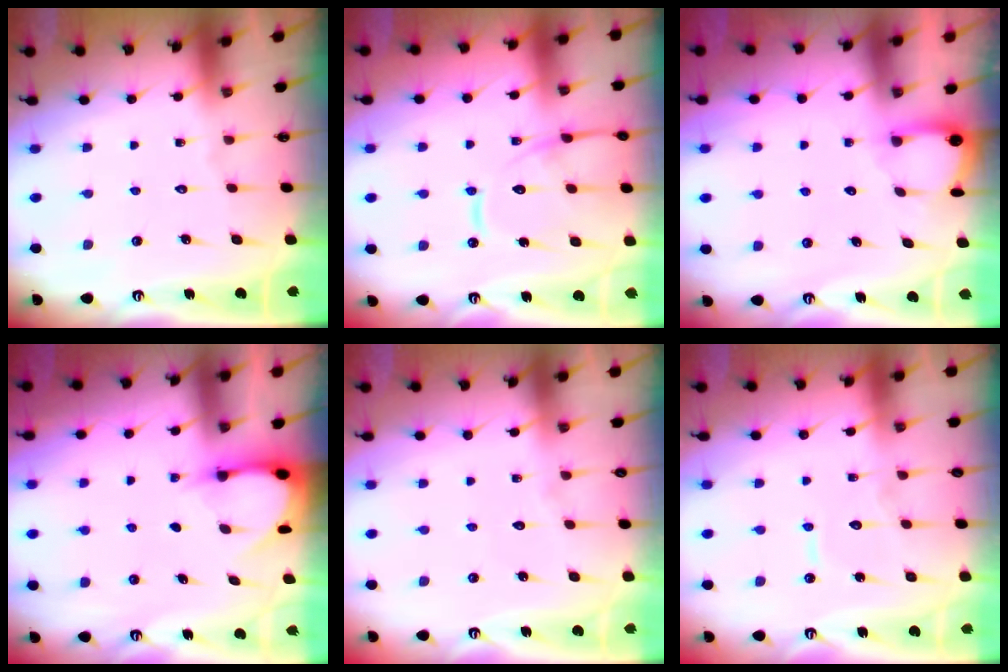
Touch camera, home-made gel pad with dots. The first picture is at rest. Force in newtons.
{"total": 15.5, "press": 15.4, "slide": 1.4}
{"total": 2.8, "press": 2.8, "slide": 0.3}
{"total": 3.3, "press": 3.2, "slide": 0.3}
{"total": 3.9, "press": 3.9, "slide": 0.3}
{"total": 6.2, "press": 6.2, "slide": 0.6}